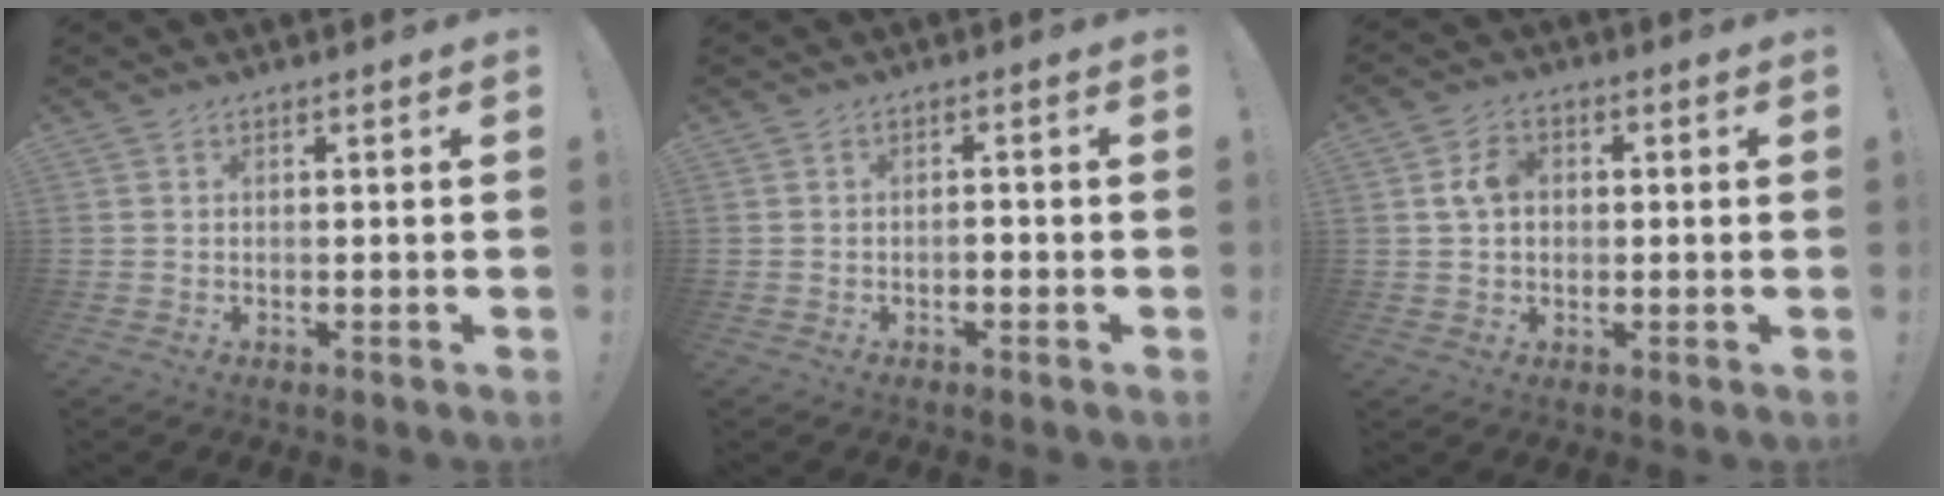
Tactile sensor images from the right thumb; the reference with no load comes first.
{"total": 1.4, "force": [-1.0, 0.5, 0.9], "torque": [-0.017, 0.005, -0.017]}
{"total": 6.8, "force": [1.0, 5.1, 4.4], "torque": [-0.078, 0.015, 0.021]}